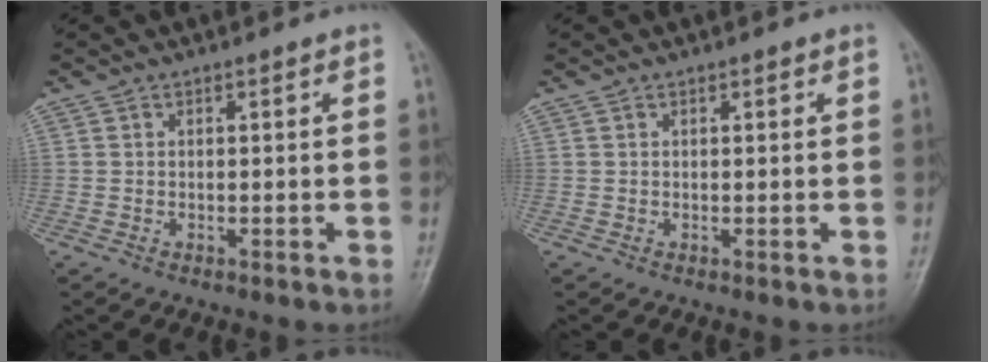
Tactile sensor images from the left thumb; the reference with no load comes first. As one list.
[{"total": 0.6, "force": [0.3, 0.3, 0.4], "torque": [-0.001, 0.000, 0.003]}]